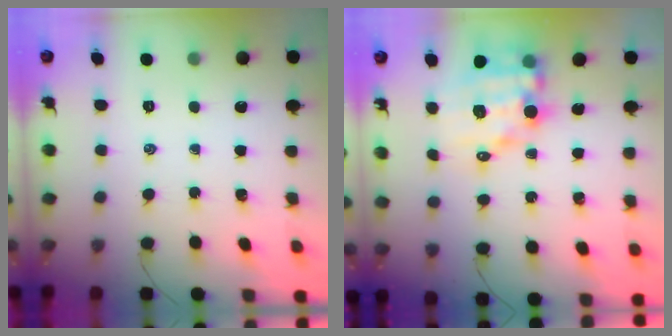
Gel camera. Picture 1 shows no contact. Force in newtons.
{"total": 11.2, "press": 10.7, "slide": 3.3}